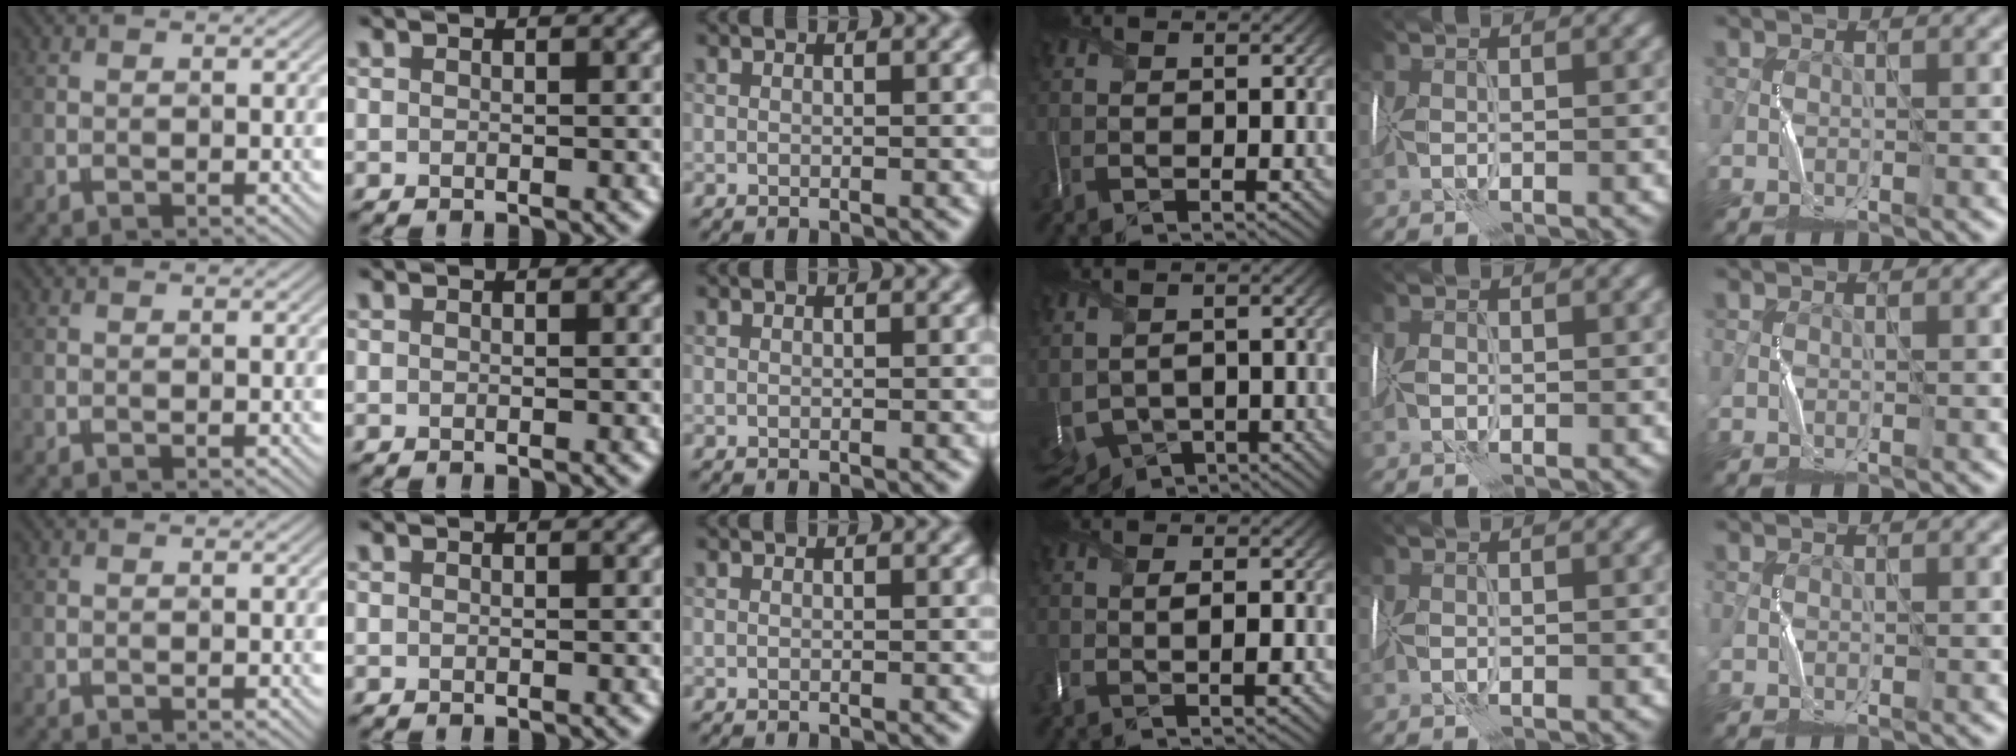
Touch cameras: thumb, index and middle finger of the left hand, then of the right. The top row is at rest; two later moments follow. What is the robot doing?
{"motion": "wrap", "object": "sponge"}